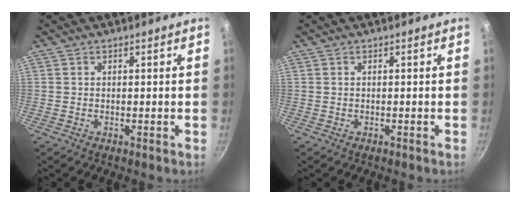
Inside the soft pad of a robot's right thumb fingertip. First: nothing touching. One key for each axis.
{"total": 0.0}